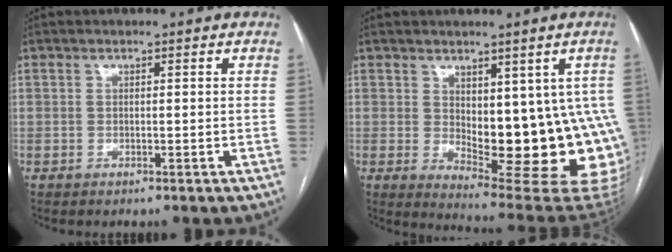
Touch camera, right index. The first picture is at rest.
{"total": 16.6, "force": [0.2, 6.7, 15.1], "torque": [-0.143, -0.011, 0.022]}